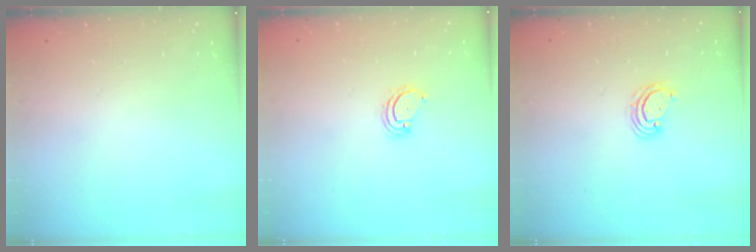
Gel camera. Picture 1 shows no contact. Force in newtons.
{"total": 2.8, "press": 2.8, "slide": 0.3}
{"total": 3.0, "press": 2.9, "slide": 0.3}